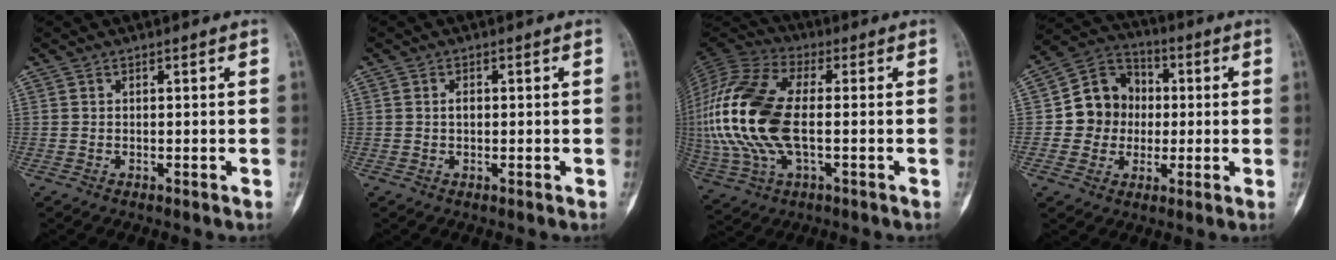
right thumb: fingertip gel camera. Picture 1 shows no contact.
{"total": 1.2, "force": [0.1, 0.7, 1.0], "torque": [-0.015, 0.001, 0.001]}
{"total": 22.0, "force": [-0.7, 11.0, 19.1], "torque": [-0.442, 0.009, -0.010]}
{"total": 11.2, "force": [-0.4, 10.3, 4.2], "torque": [-0.022, 0.025, -0.016]}